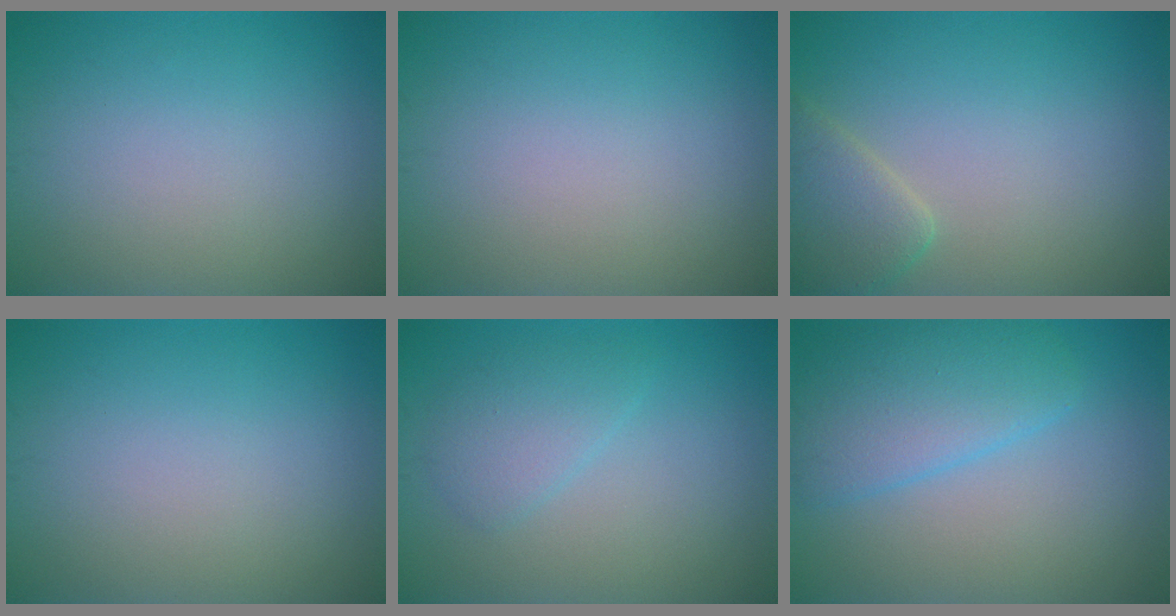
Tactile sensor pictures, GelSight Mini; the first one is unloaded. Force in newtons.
{"total": 0.0}
{"total": 3.3, "press": 3.3, "slide": 0.2}
{"total": 0.0}
{"total": 2.3, "press": 2.3, "slide": 0.2}
{"total": 4.8, "press": 4.8, "slide": 0.2}